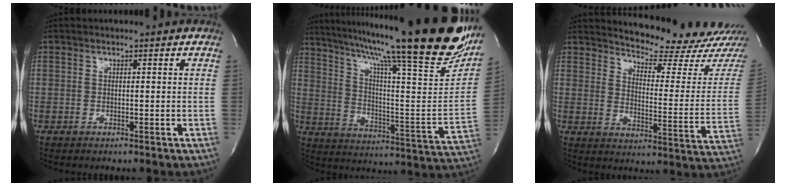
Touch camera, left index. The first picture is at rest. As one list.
[{"total": 33.4, "force": [24.9, 3.0, 22.1], "torque": [-0.292, -0.050, 0.342]}, {"total": 15.5, "force": [15.0, -0.5, 3.8], "torque": [-0.057, -0.103, 0.184]}]